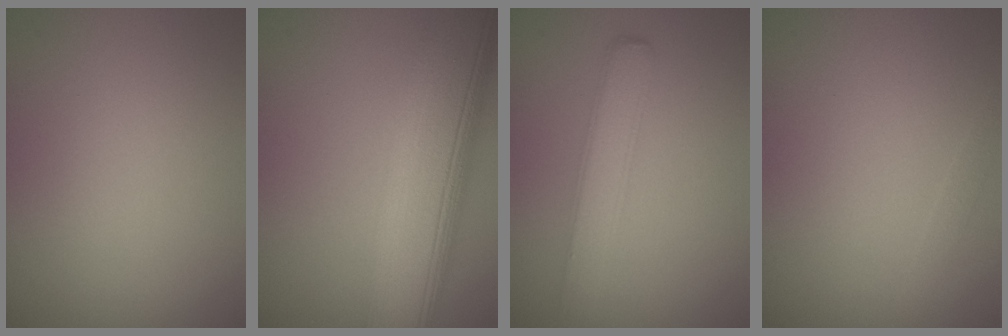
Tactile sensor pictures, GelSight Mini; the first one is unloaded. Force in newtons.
{"total": 12.0, "press": 12.0, "slide": 1.0}
{"total": 2.9, "press": 2.9, "slide": 0.1}
{"total": 0.9, "press": 0.9, "slide": 0.0}